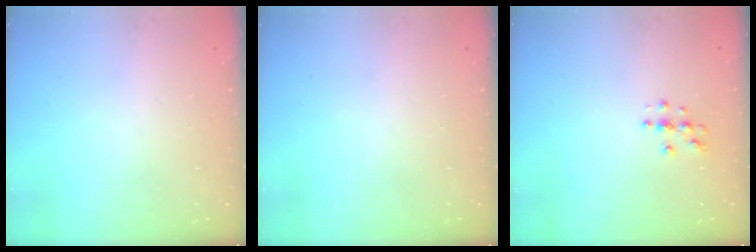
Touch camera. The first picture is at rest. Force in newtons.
{"total": 0.0}
{"total": 3.8, "press": 3.8, "slide": 0.5}